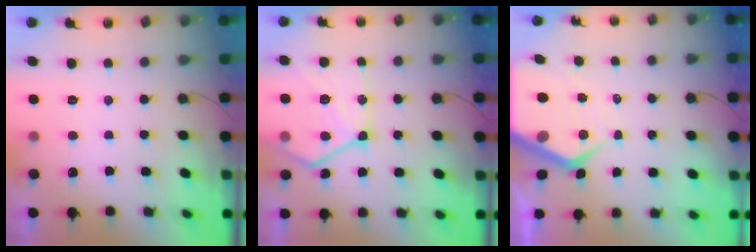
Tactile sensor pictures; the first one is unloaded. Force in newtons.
{"total": 17.9, "press": 17.8, "slide": 2.0}
{"total": 7.9, "press": 7.9, "slide": 0.8}